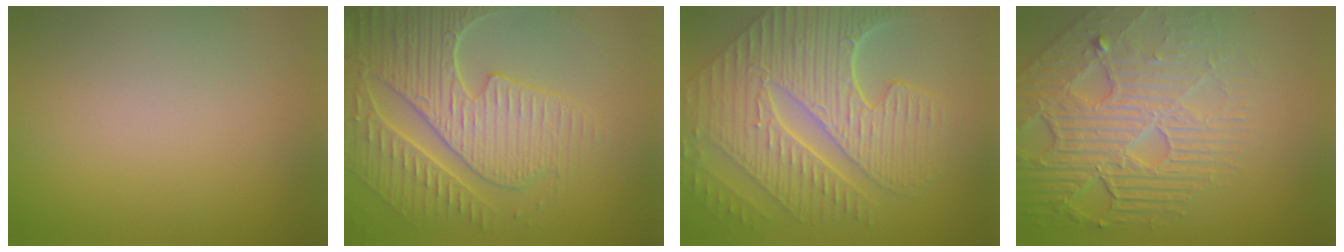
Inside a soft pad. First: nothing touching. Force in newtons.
{"total": 7.9, "press": 6.1, "slide": 5.1}
{"total": 10.3, "press": 7.1, "slide": 7.5}
{"total": 8.6, "press": 5.8, "slide": 6.4}